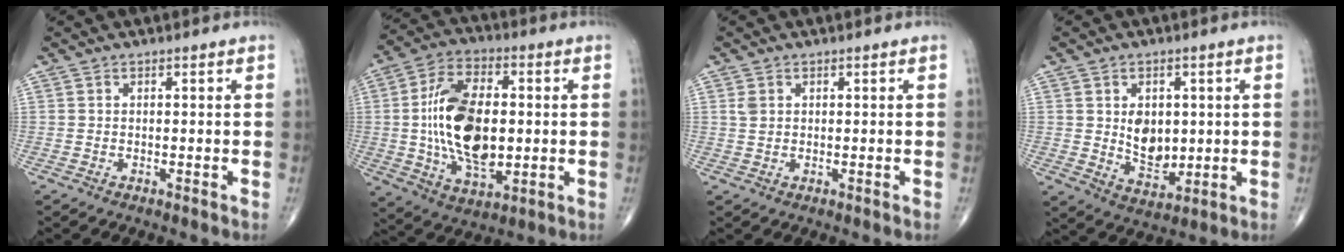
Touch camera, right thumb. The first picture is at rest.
{"total": 18.7, "force": [0.1, 10.2, 15.7], "torque": [-0.275, 0.001, 0.007]}
{"total": 1.6, "force": [0.6, 1.2, 0.9], "torque": [-0.016, 0.001, 0.016]}
{"total": 8.1, "force": [0.9, 5.6, 5.8], "torque": [-0.061, -0.016, 0.031]}